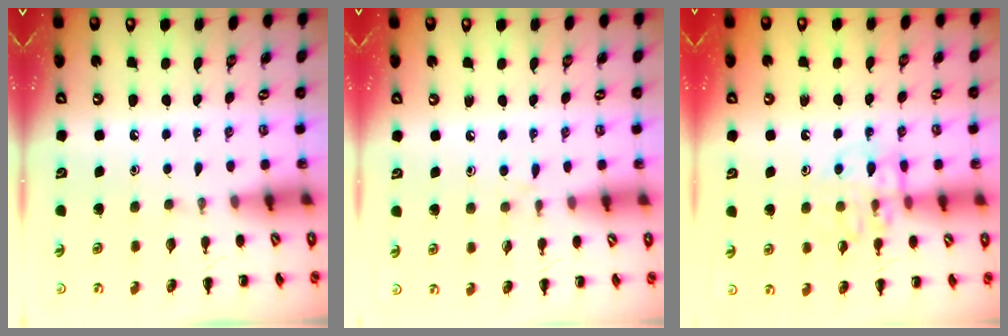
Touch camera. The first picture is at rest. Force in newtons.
{"total": 5.5, "press": 5.1, "slide": 2.2}
{"total": 11.5, "press": 11.4, "slide": 0.9}